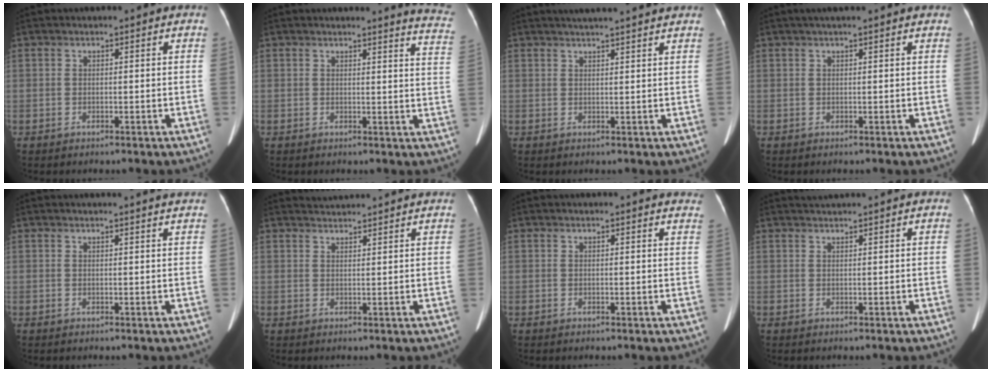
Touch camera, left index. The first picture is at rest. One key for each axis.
{"total": 8.0, "fx": 7.8, "fy": -0.2, "fz": 1.5, "tx": 0.001, "ty": -0.075, "tz": 0.051}
{"total": 8.7, "fx": 7.7, "fy": 0.0, "fz": 4.1, "tx": -0.057, "ty": 0.026, "tz": 0.091}
{"total": 4.9, "fx": 4.1, "fy": 0.1, "fz": 2.7, "tx": -0.039, "ty": 0.033, "tz": 0.052}
{"total": 2.8, "fx": 2.5, "fy": -0.6, "fz": 0.9, "tx": -0.015, "ty": -0.002, "tz": 0.025}
{"total": 3.7, "fx": 3.6, "fy": -0.5, "fz": 0.2, "tx": -0.009, "ty": 0.020, "tz": 0.055}
{"total": 5.3, "fx": 5.1, "fy": 0.8, "fz": 1.2, "tx": -0.002, "ty": -0.007, "tz": 0.028}
{"total": 2.1, "fx": 1.9, "fy": -0.7, "fz": 0.6, "tx": -0.006, "ty": 0.019, "tz": 0.041}